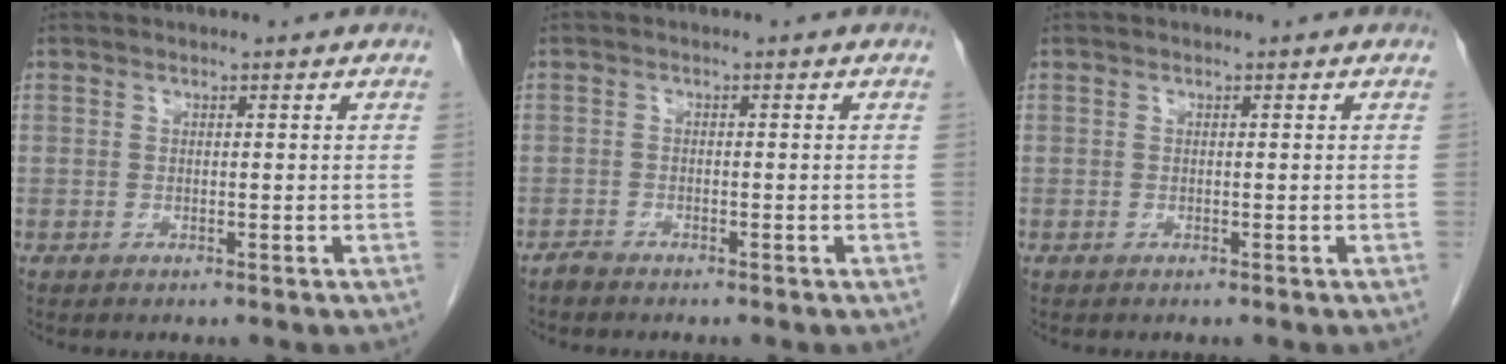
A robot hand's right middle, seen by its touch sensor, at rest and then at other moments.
{"total": 1.0, "force": [-1.0, 0.2, 0.1], "torque": [-0.005, -0.001, -0.018]}
{"total": 0.0}